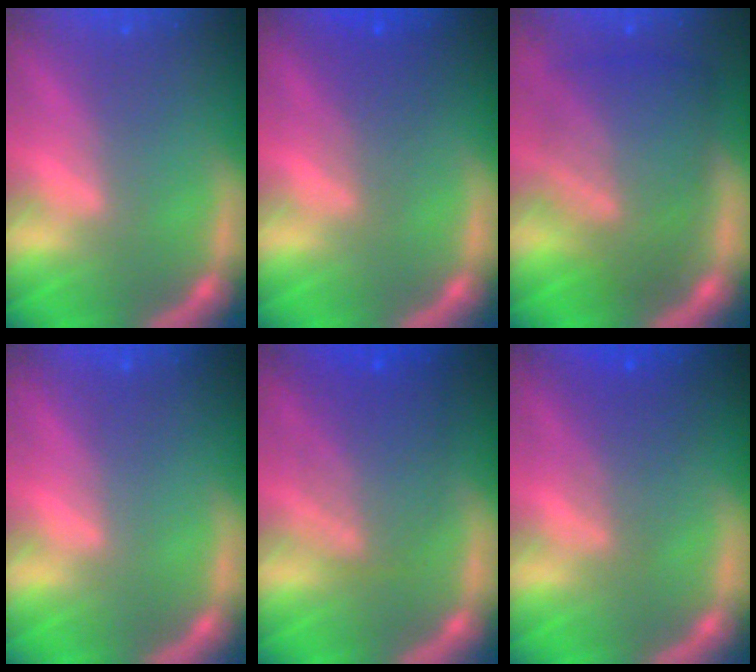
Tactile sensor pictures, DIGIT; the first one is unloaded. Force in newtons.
{"total": 2.5}
{"total": 8.7}
{"total": 0.0}
{"total": 5.5}
{"total": 3.0}